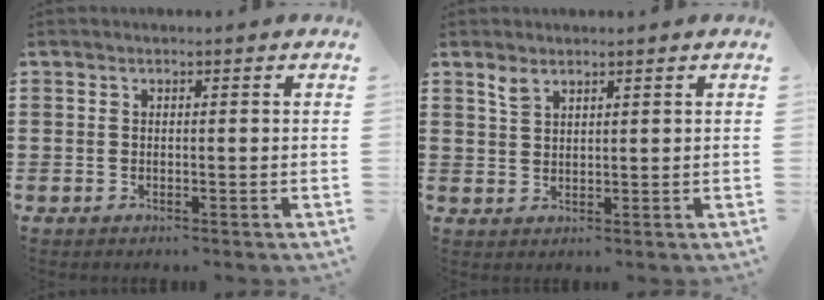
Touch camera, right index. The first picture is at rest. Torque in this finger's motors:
{"motor_torque": [0.03, -0.02, 0.01, 0.03]}